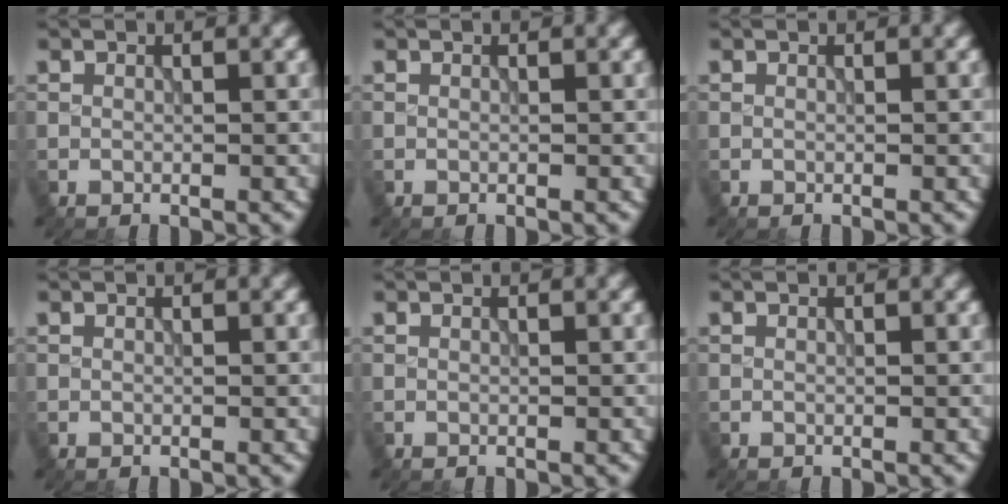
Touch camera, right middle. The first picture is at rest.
{"total": 0.0}
{"total": 0.0}
{"total": 0.0}
{"total": 0.0}
{"total": 0.0}